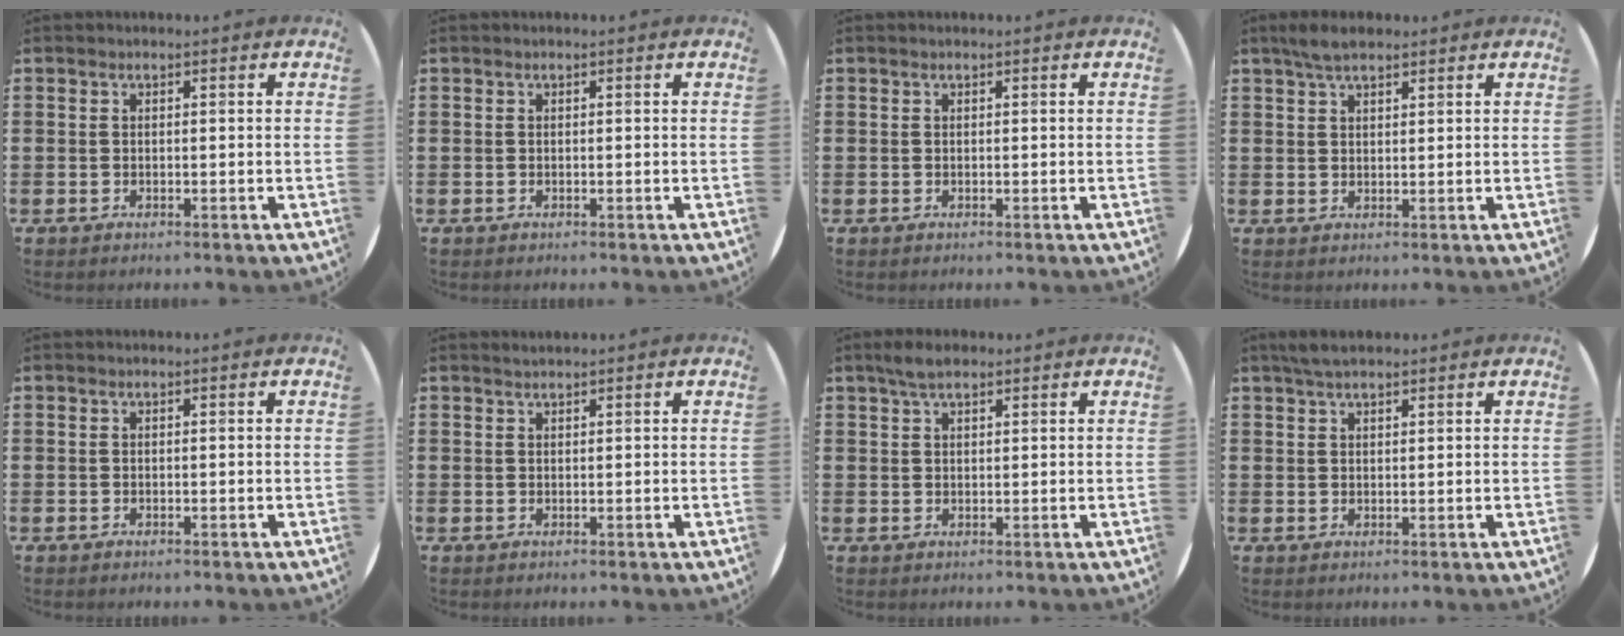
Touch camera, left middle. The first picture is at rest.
{"total": 0.0}
{"total": 0.0}
{"total": 3.7, "force": [2.8, 1.3, 2.0], "torque": [-0.044, 0.008, 0.052]}
{"total": 0.0}
{"total": 0.6, "force": [0.6, -0.1, 0.1], "torque": [-0.001, 0.000, 0.012]}
{"total": 3.0, "force": [2.3, 1.1, 1.6], "torque": [-0.028, 0.005, 0.040]}
{"total": 2.8, "force": [2.3, 0.9, 1.2], "torque": [-0.029, 0.007, 0.043]}